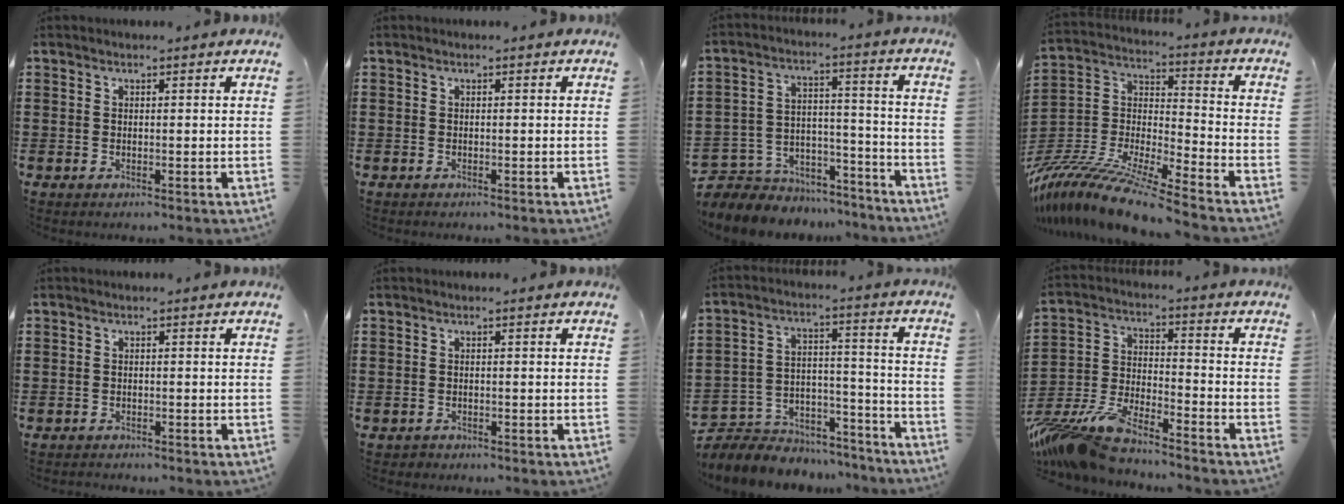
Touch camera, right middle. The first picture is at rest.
{"total": 0.0}
{"total": 5.6, "force": [-5.0, 2.7, -0.2], "torque": [-0.008, 0.010, -0.102]}
{"total": 12.0, "force": [-10.9, -0.1, 4.9], "torque": [-0.101, 0.008, -0.223]}
{"total": 0.7, "force": [-0.7, 0.2, -0.2], "torque": [0.002, 0.004, -0.017]}
{"total": 0.6, "force": [-0.5, 0.2, -0.1], "torque": [0.000, 0.003, -0.012]}
{"total": 6.0, "force": [-5.4, 2.6, -0.1], "torque": [-0.006, 0.014, -0.111]}
{"total": 10.2, "force": [-9.3, 0.9, 4.0], "torque": [-0.102, -0.004, -0.192]}